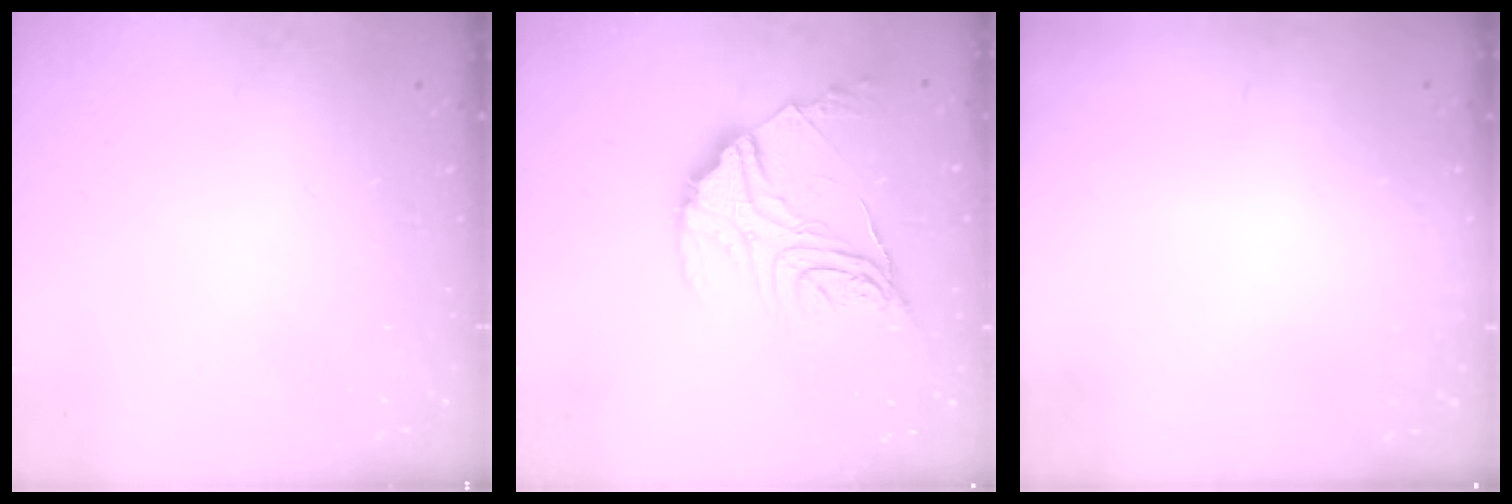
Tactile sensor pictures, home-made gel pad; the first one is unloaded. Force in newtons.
{"total": 17.5, "press": 17.5, "slide": 1.4}
{"total": 3.2, "press": 3.0, "slide": 1.1}